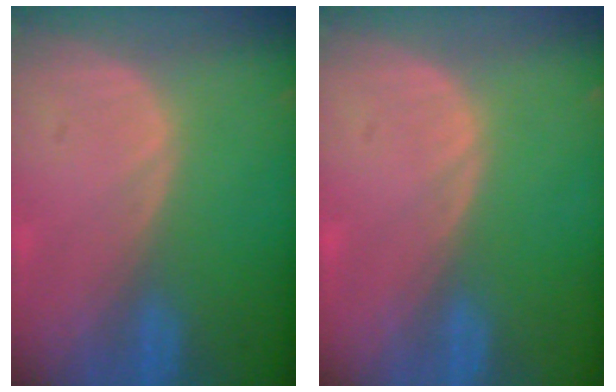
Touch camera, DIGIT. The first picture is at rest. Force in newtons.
{"total": 0.0}